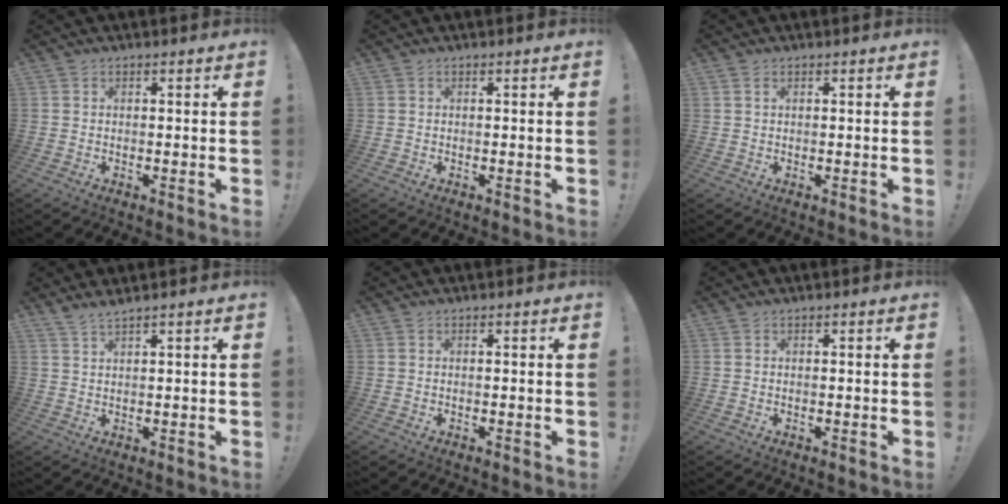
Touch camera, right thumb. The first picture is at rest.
{"total": 0.0}
{"total": 0.7, "force": [0.3, 0.3, 0.6], "torque": [-0.013, 0.002, 0.005]}
{"total": 2.6, "force": [2.1, -0.5, 1.4], "torque": [-0.030, -0.009, 0.038]}
{"total": 0.0}
{"total": 0.0}